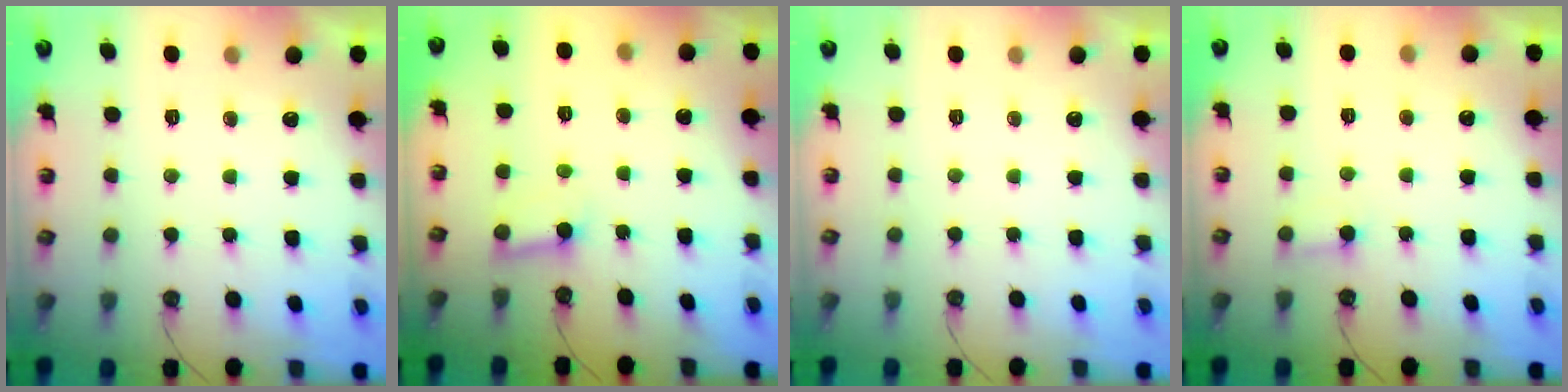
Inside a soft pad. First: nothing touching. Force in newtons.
{"total": 4.0, "press": 4.0, "slide": 0.3}
{"total": 0.0}
{"total": 3.3, "press": 3.3, "slide": 0.3}